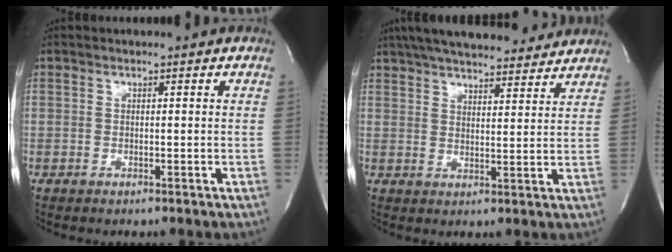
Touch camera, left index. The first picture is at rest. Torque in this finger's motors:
{"motor_torque": [1.11, -1.03, 0.70, 0.15]}